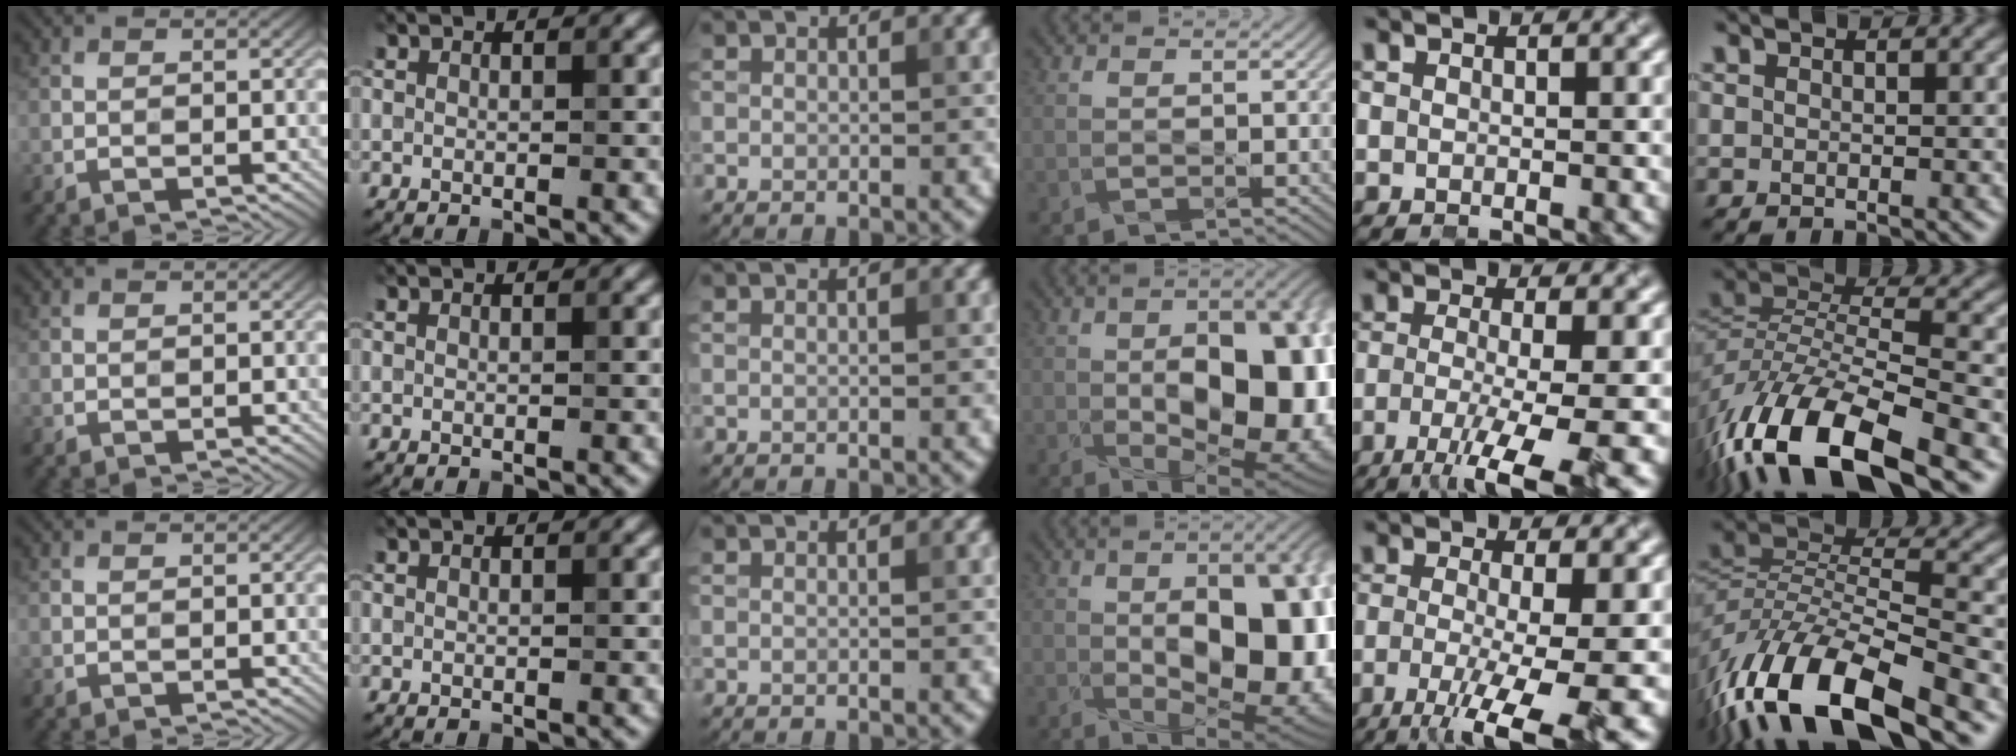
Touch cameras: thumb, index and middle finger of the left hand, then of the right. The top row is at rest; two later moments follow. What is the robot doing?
{"motion": "open", "object": "stapler"}